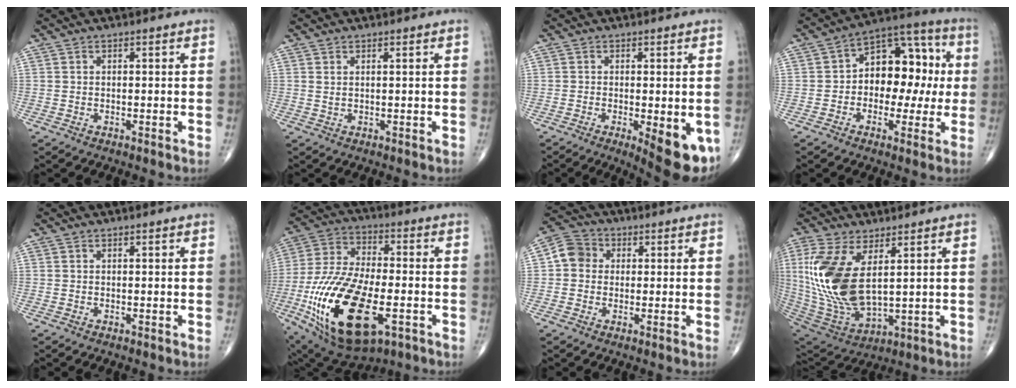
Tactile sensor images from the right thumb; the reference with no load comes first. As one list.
[{"total": 0.8, "force": [0.5, 0.1, 0.6], "torque": [-0.015, -0.002, 0.010]}, {"total": 10.0, "force": [-3.5, 3.3, 8.8], "torque": [-0.106, -0.016, -0.042]}, {"total": 14.9, "force": [0.4, 9.8, 11.2], "torque": [-0.108, 0.045, -0.004]}, {"total": 0.0}, {"total": 25.7, "force": [-8.2, 12.2, 21.2], "torque": [-0.451, 0.000, -0.130]}, {"total": 5.8, "force": [0.5, 5.2, 2.5], "torque": [-0.031, 0.014, -0.003]}, {"total": 18.4, "force": [3.9, 8.9, 15.6], "torque": [-0.340, -0.026, 0.091]}]